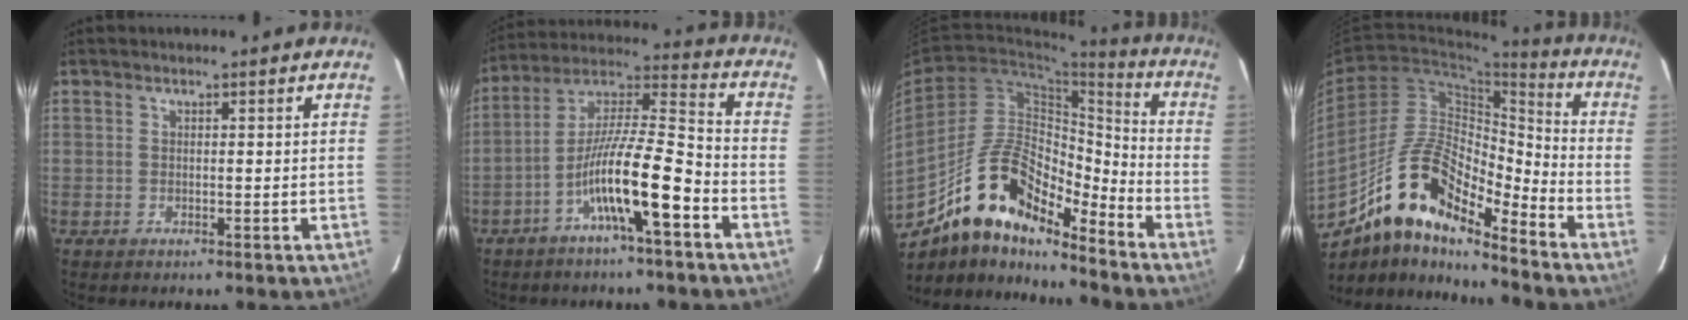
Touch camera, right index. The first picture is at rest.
{"total": 13.1, "force": [-5.9, 0.9, 11.7], "torque": [-0.218, 0.012, -0.107]}
{"total": 14.5, "force": [-11.5, 4.6, 7.6], "torque": [-0.132, 0.039, -0.205]}
{"total": 15.0, "force": [-10.9, 4.2, 9.3], "torque": [-0.169, 0.031, -0.192]}